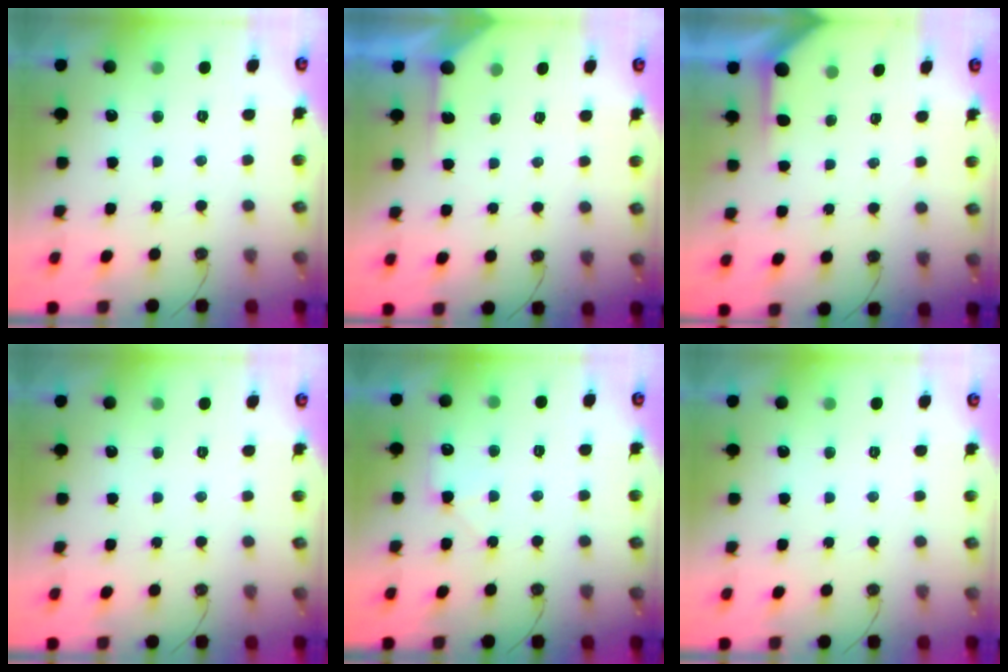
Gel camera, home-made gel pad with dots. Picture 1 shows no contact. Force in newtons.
{"total": 3.1, "press": 3.1, "slide": 0.4}
{"total": 2.5, "press": 2.5, "slide": 0.3}
{"total": 0.0}
{"total": 5.6, "press": 5.6, "slide": 1.0}
{"total": 0.0}